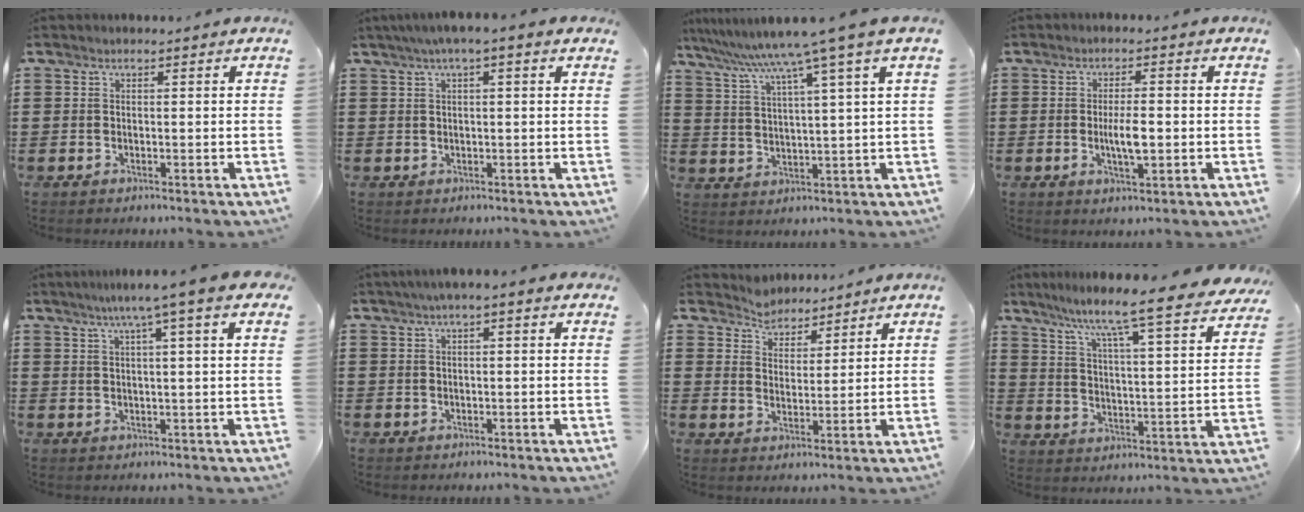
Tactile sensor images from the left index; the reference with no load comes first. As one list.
[{"total": 1.9, "force": [0.5, 0.4, 1.7], "torque": [-0.032, 0.004, 0.006]}, {"total": 8.2, "force": [6.0, -1.3, 5.4], "torque": [-0.127, -0.038, 0.094]}, {"total": 4.5, "force": [-0.5, 1.4, 4.3], "torque": [-0.075, -0.004, -0.014]}, {"total": 6.0, "force": [3.5, -0.5, 4.9], "torque": [-0.104, -0.005, 0.056]}, {"total": 1.5, "force": [0.6, 0.6, 1.3], "torque": [-0.027, 0.004, 0.008]}, {"total": 3.9, "force": [3.6, 1.3, -0.9], "torque": [-0.006, -0.013, 0.064]}, {"total": 7.4, "force": [6.4, -1.1, 3.5], "torque": [-0.088, -0.063, 0.095]}]